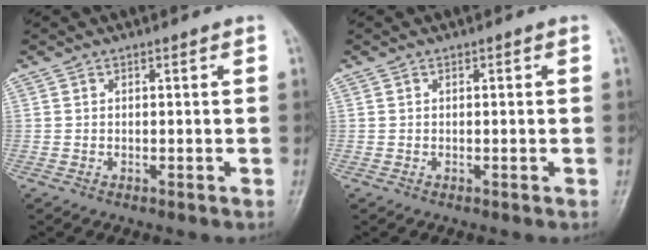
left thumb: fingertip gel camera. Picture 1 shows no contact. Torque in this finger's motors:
{"motor_torque": [0.00, 0.00, 0.00, 0.00, 0.00]}